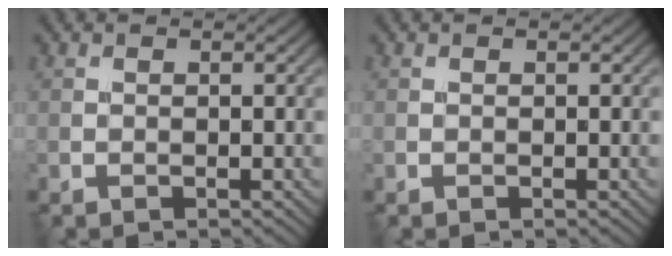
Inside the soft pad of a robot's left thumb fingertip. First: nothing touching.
{"total": 0.0}